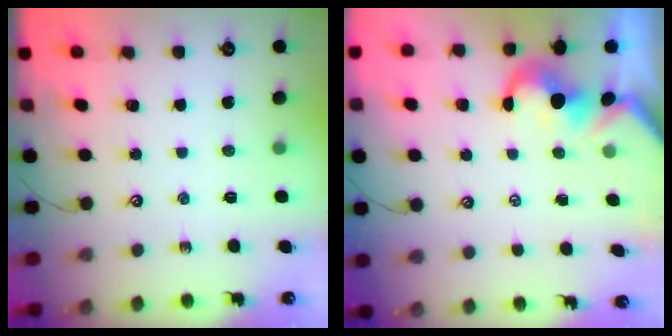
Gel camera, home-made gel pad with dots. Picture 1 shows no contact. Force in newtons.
{"total": 1.4, "press": 1.1, "slide": 0.9}